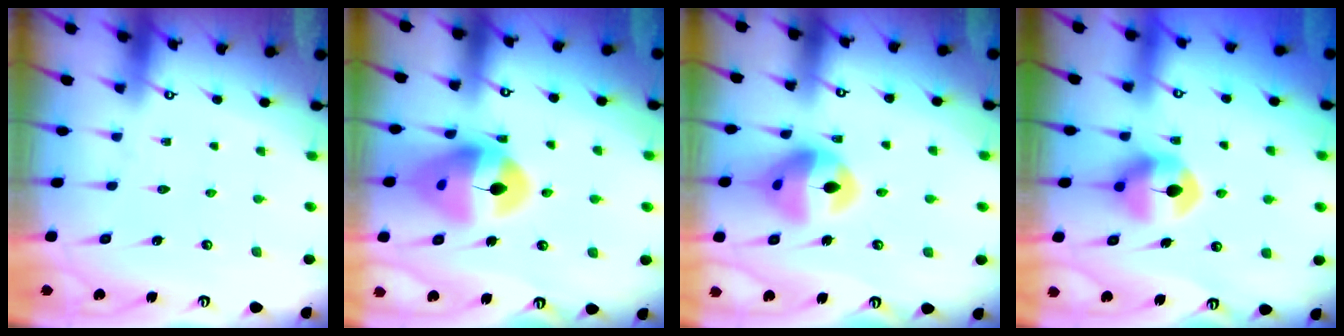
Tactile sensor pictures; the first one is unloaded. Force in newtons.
{"total": 15.4, "press": 15.3, "slide": 1.8}
{"total": 14.9, "press": 14.8, "slide": 1.8}
{"total": 8.7, "press": 8.7, "slide": 0.4}